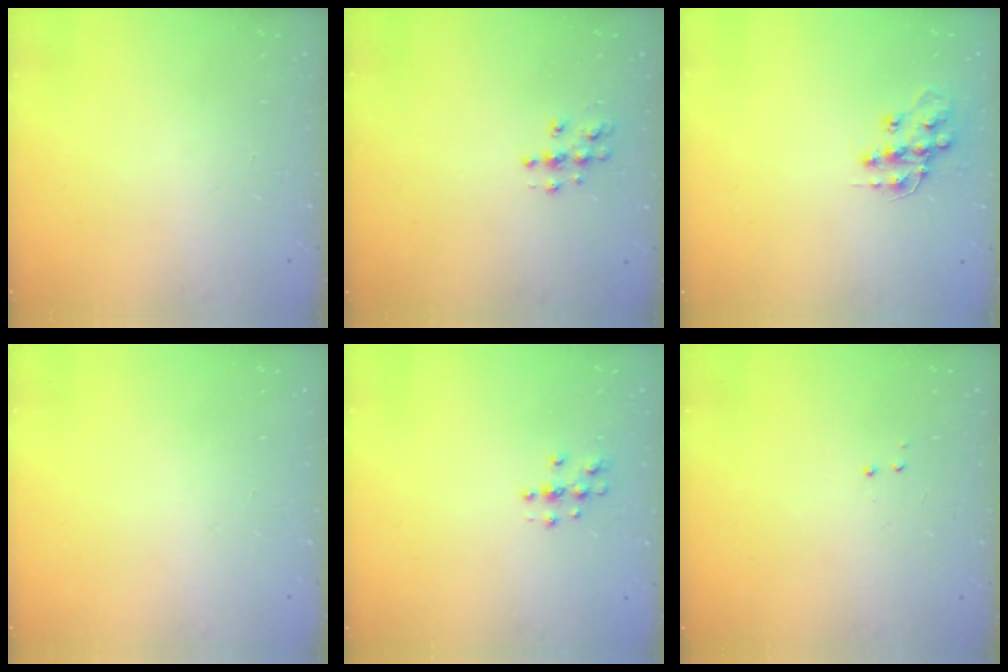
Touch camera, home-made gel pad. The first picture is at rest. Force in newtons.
{"total": 5.8, "press": 5.8, "slide": 0.2}
{"total": 12.7, "press": 12.6, "slide": 0.9}
{"total": 0.0}
{"total": 3.7, "press": 3.7, "slide": 0.2}
{"total": 2.9, "press": 2.8, "slide": 0.6}